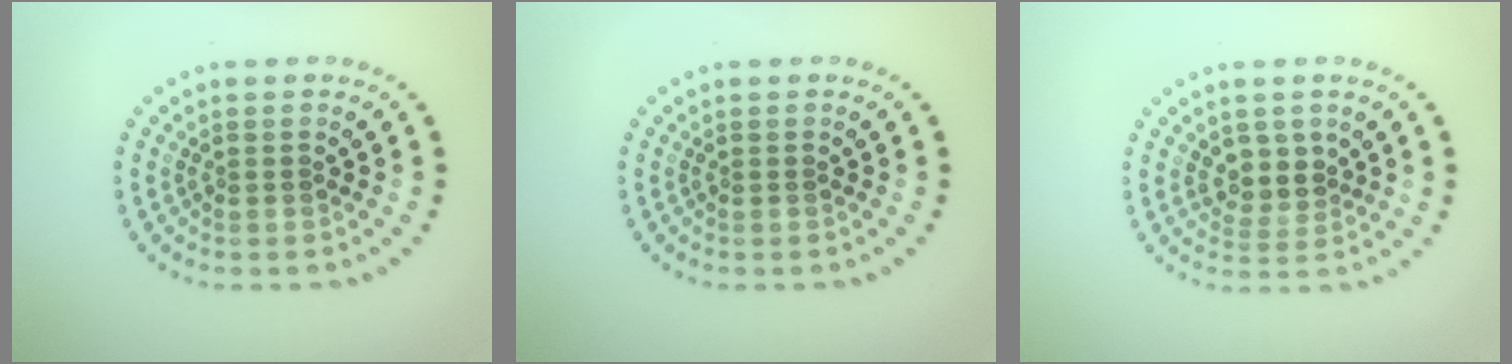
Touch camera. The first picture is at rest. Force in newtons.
{"total": 0.0}
{"total": 2.3, "press": 1.9, "slide": 1.3}